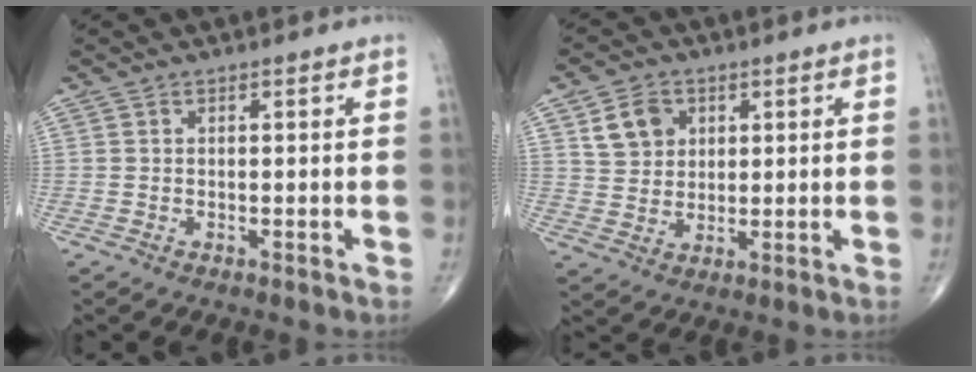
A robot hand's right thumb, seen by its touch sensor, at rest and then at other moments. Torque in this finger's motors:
{"motor_torque": [-0.52, 0.64, 0.21, 0.05, 0.03]}